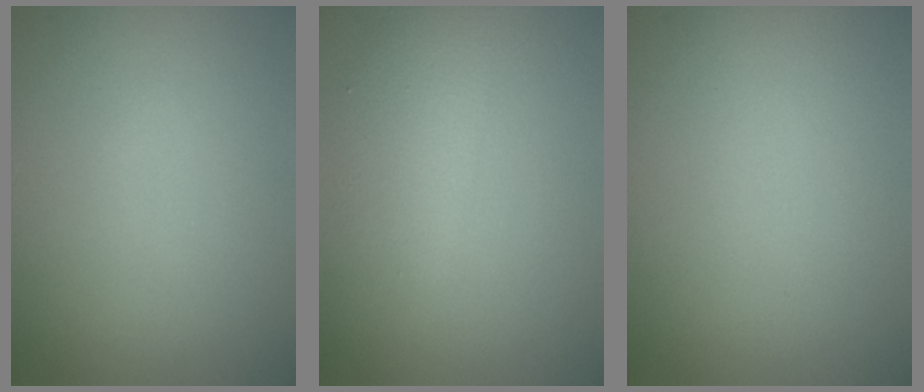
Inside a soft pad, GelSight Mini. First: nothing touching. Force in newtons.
{"total": 2.8, "press": 2.8, "slide": 0.1}
{"total": 0.0}